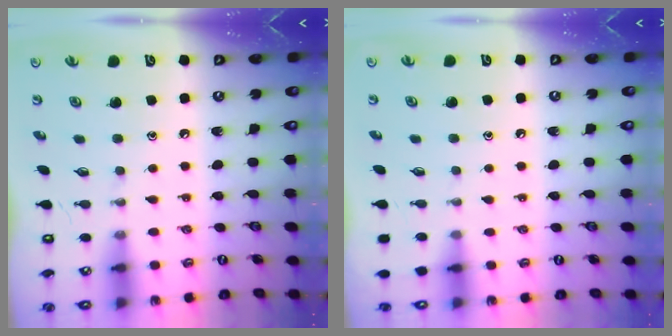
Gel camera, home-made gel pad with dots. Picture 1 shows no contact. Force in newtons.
{"total": 3.2, "press": 3.1, "slide": 0.5}